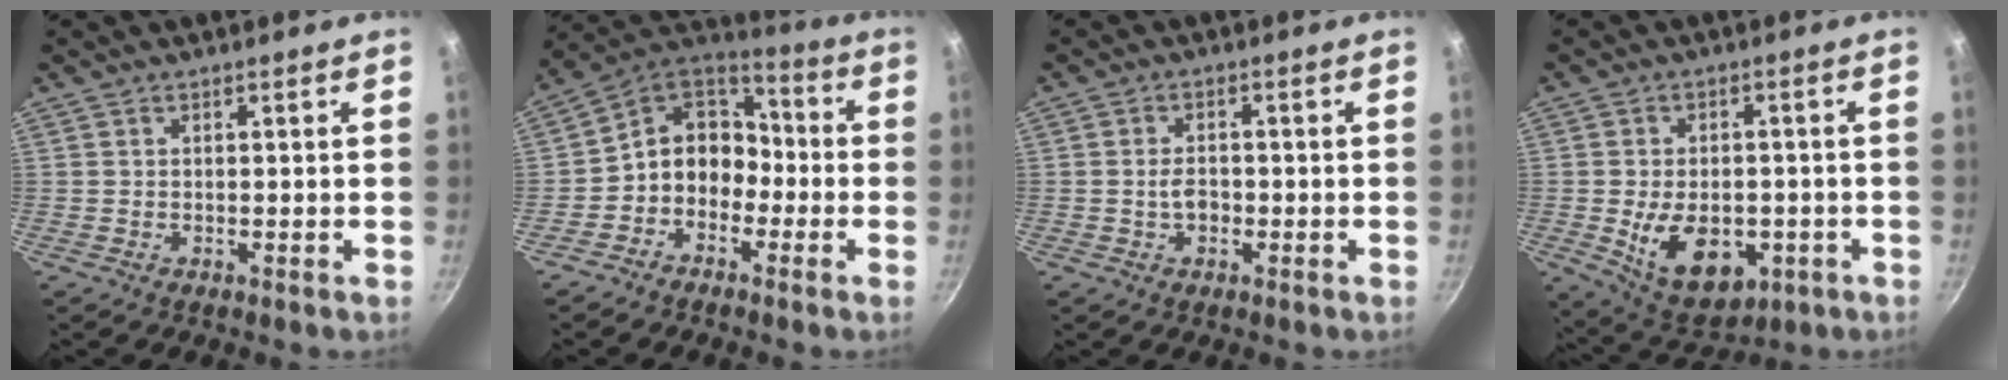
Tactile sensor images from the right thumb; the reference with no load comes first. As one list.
[{"total": 10.7, "force": [-3.4, 8.7, 5.3], "torque": [-0.046, 0.059, -0.087]}, {"total": 3.0, "force": [-0.8, 2.0, 2.1], "torque": [-0.028, 0.013, -0.014]}, {"total": 13.6, "force": [-3.5, 8.7, 9.9], "torque": [-0.128, -0.001, -0.033]}]